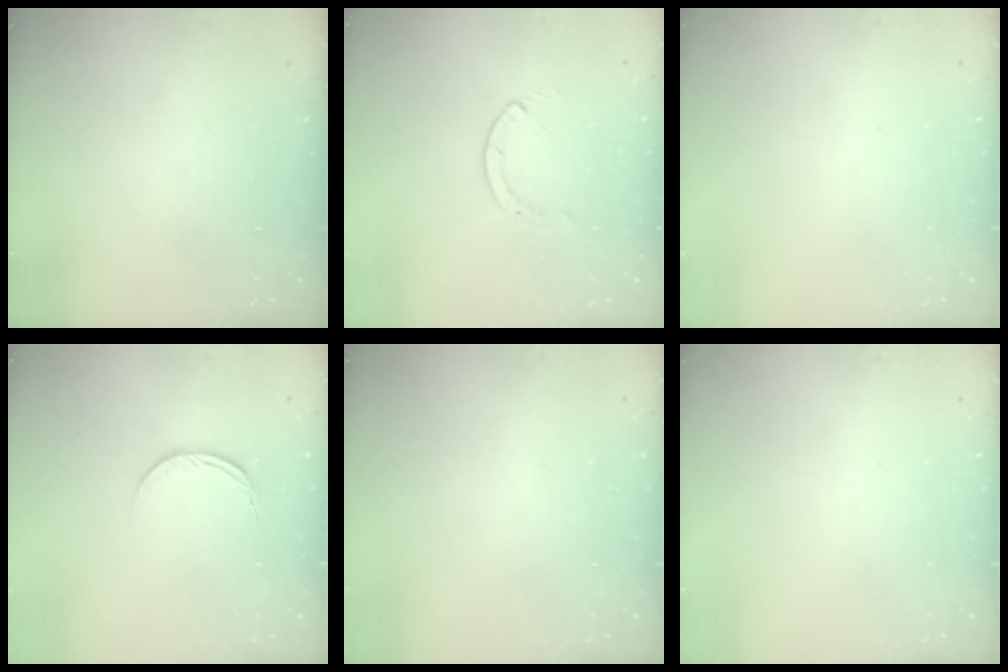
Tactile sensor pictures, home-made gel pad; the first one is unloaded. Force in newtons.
{"total": 0.0}
{"total": 0.0}
{"total": 4.9, "press": 4.9, "slide": 0.5}
{"total": 2.4, "press": 2.4, "slide": 0.2}
{"total": 0.0}